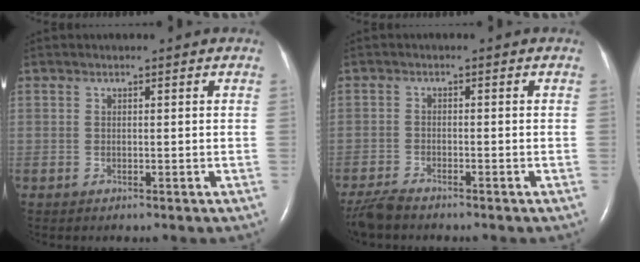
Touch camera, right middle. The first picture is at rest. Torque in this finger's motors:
{"motor_torque": [0.36, -0.31, -0.04, 0.00]}